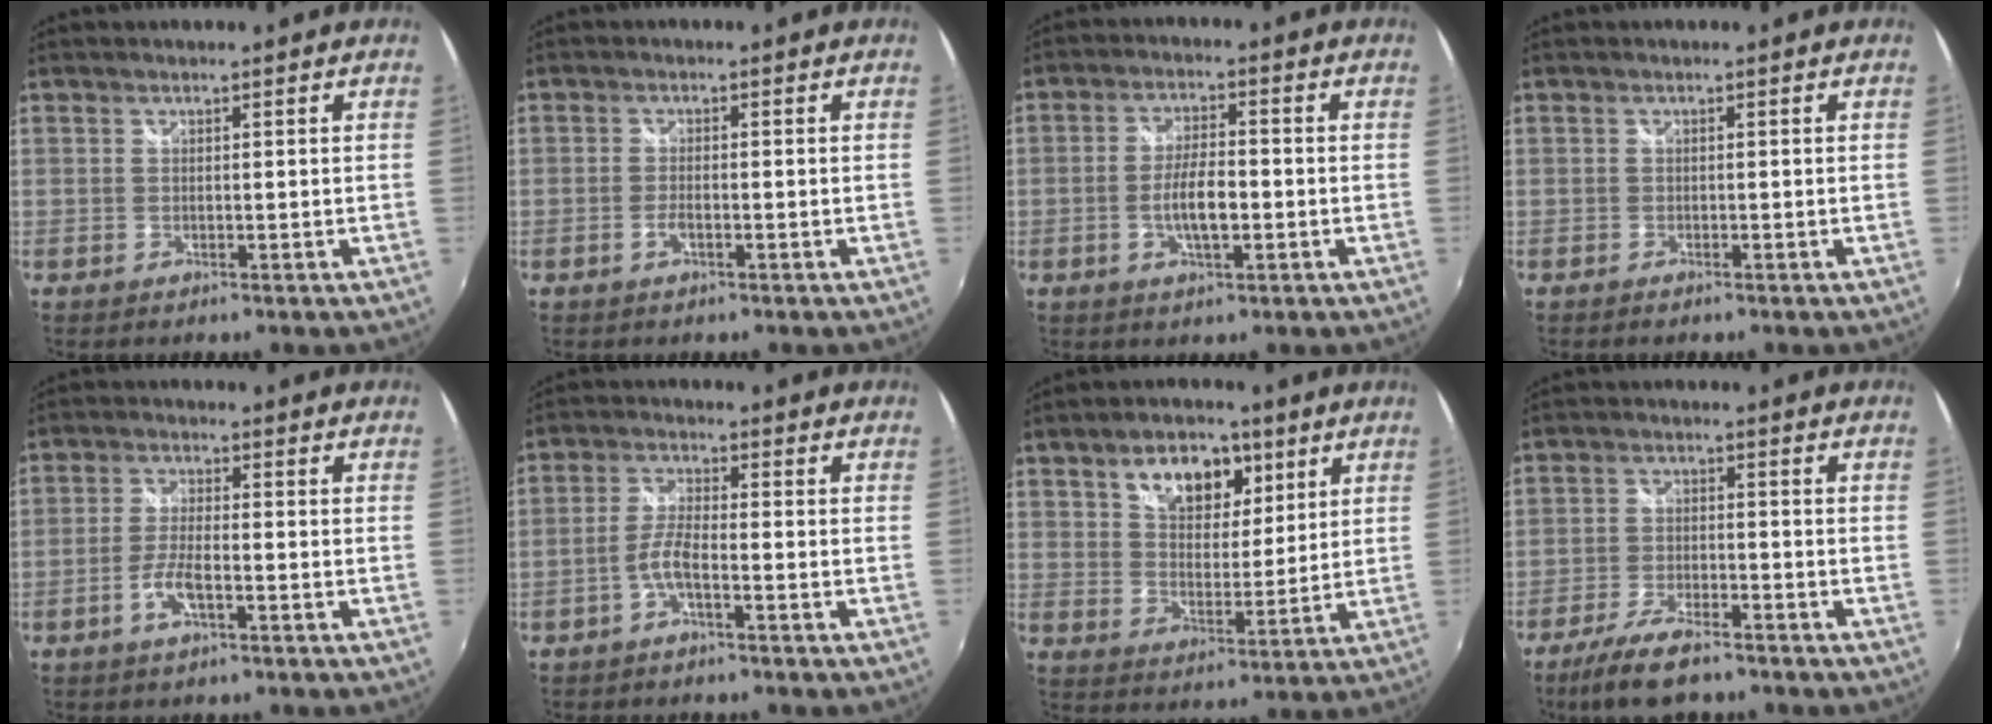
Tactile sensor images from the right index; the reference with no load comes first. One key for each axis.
{"total": 2.2, "fx": -1.0, "fy": 0.8, "fz": 1.8, "tx": -0.042, "ty": 0.000, "tz": -0.021}
{"total": 6.4, "fx": -1.7, "fy": 2.0, "fz": 5.8, "tx": -0.112, "ty": 0.000, "tz": -0.028}
{"total": 0.8, "fx": -0.7, "fy": 0.4, "fz": 0.3, "tx": -0.008, "ty": -0.003, "tz": -0.014}
{"total": 5.1, "fx": -2.4, "fy": 1.2, "fz": 4.3, "tx": -0.095, "ty": 0.000, "tz": -0.048}
{"total": 4.1, "fx": -2.1, "fy": 0.7, "fz": 3.4, "tx": -0.080, "ty": 0.007, "tz": -0.042}
{"total": 11.7, "fx": 6.0, "fy": 7.2, "fz": 7.0, "tx": -0.119, "ty": 0.024, "tz": 0.099}
{"total": 9.6, "fx": -7.4, "fy": 2.8, "fz": 5.5, "tx": -0.130, "ty": -0.016, "tz": -0.134}